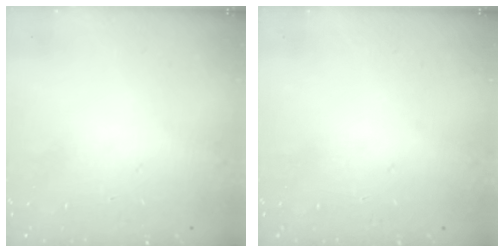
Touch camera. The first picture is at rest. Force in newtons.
{"total": 0.0}